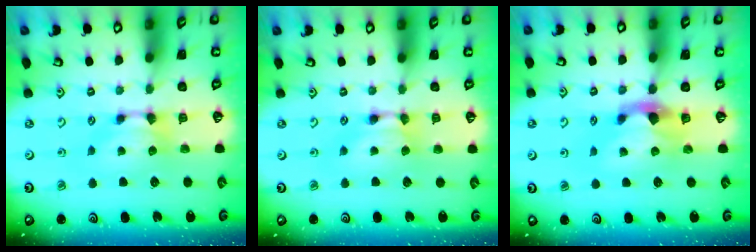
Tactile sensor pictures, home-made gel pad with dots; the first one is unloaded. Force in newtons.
{"total": 1.6, "press": 1.6, "slide": 0.2}
{"total": 2.9, "press": 2.5, "slide": 1.5}